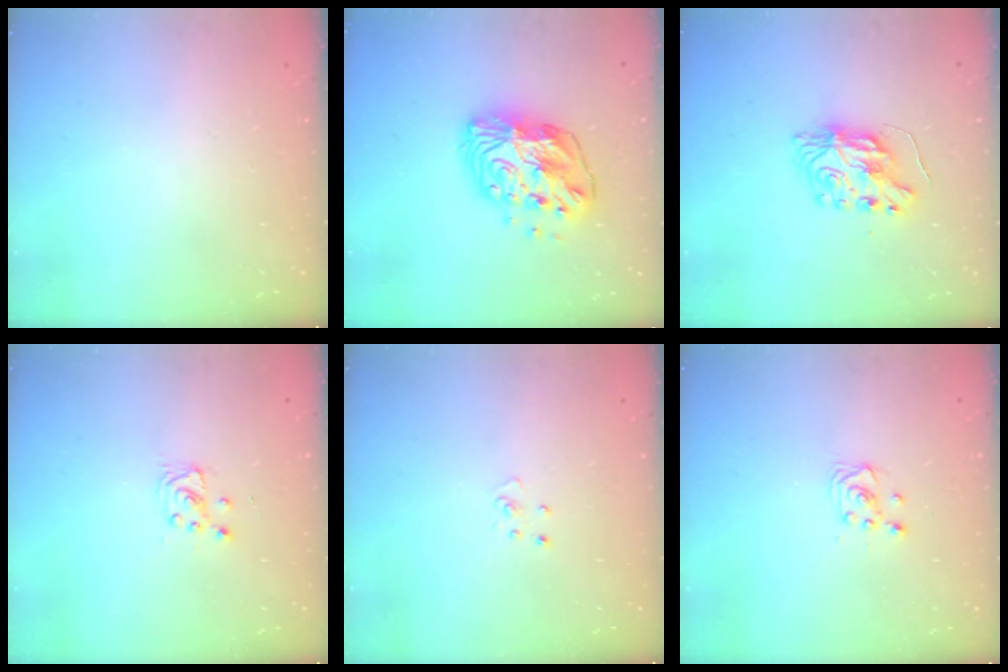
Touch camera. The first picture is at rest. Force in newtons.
{"total": 14.1, "press": 14.1, "slide": 1.2}
{"total": 8.2, "press": 8.2, "slide": 0.5}
{"total": 4.4, "press": 4.4, "slide": 0.5}
{"total": 2.5, "press": 2.5, "slide": 0.3}
{"total": 2.9, "press": 2.9, "slide": 0.4}